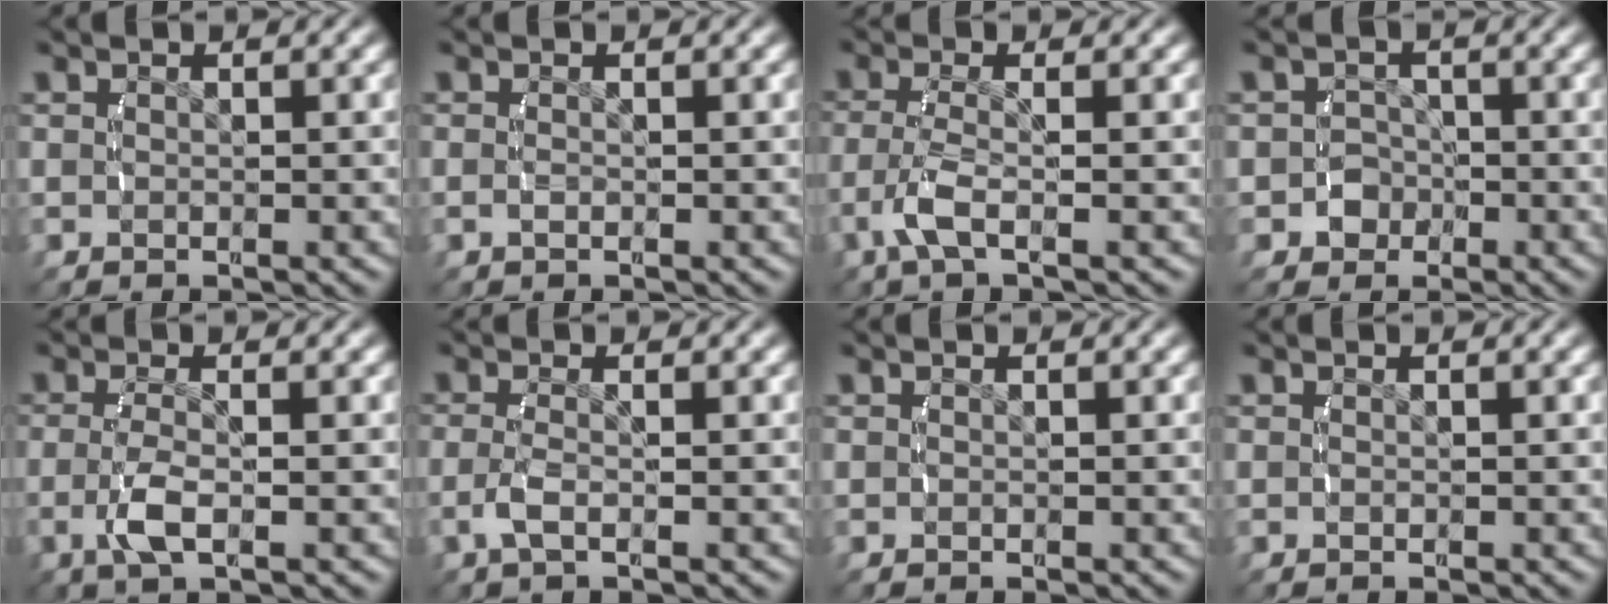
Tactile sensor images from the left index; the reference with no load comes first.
{"total": 0.7, "force": [-0.5, -0.1, 0.5], "torque": [-0.015, -0.009, -0.003]}
{"total": 2.9, "force": [-0.9, 0.5, 2.7], "torque": [-0.078, -0.019, -0.005]}
{"total": 3.5, "force": [-1.5, 3.1, 0.5], "torque": [-0.013, -0.016, -0.023]}
{"total": 2.9, "force": [-0.8, 0.5, 2.7], "torque": [-0.069, -0.015, -0.006]}
{"total": 2.0, "force": [-0.7, 0.1, 1.8], "torque": [-0.056, -0.013, -0.006]}
{"total": 0.0}
{"total": 0.0}